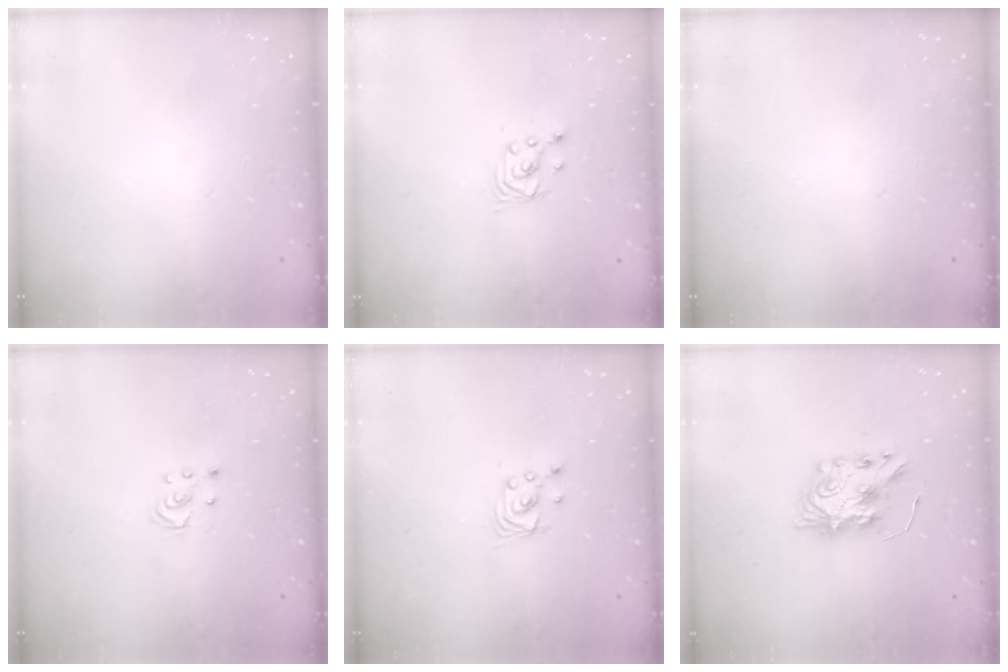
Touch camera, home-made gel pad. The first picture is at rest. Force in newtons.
{"total": 2.2, "press": 2.2, "slide": 0.3}
{"total": 0.0}
{"total": 2.5, "press": 2.5, "slide": 0.2}
{"total": 2.9, "press": 2.9, "slide": 0.2}
{"total": 8.4, "press": 8.4, "slide": 0.7}